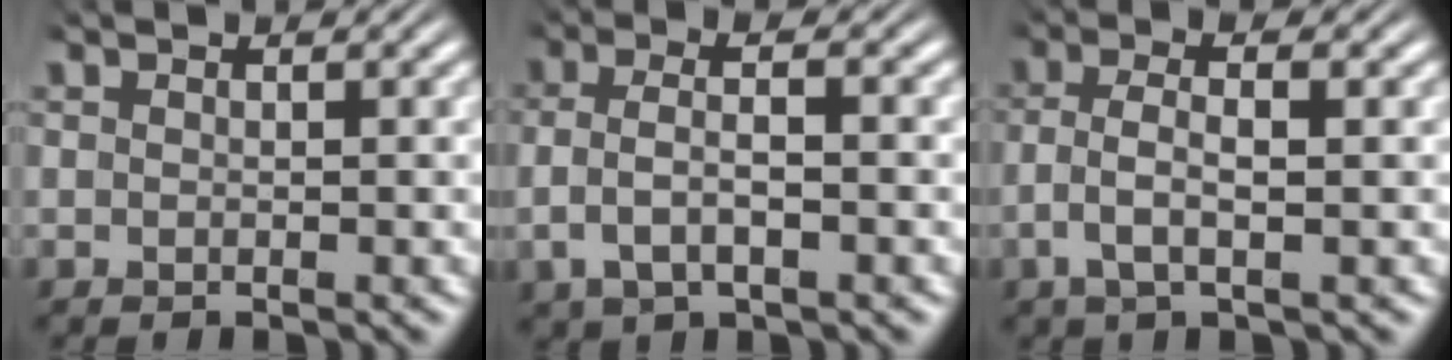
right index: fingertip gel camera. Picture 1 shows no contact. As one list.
[{"total": 4.0, "force": [-0.6, 2.2, 3.3], "torque": [-0.076, -0.002, -0.007]}, {"total": 3.4, "force": [-0.4, 1.3, 3.1], "torque": [-0.072, -0.001, -0.005]}]